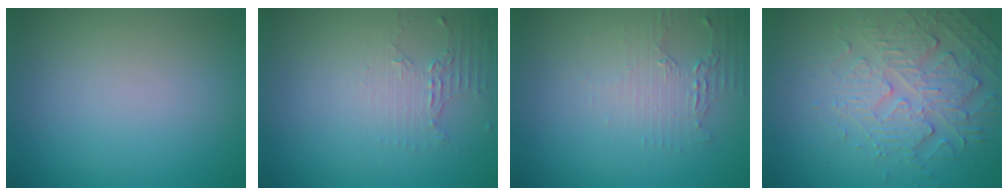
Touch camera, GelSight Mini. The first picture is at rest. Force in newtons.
{"total": 1.9, "press": 1.4, "slide": 1.3}
{"total": 1.8, "press": 1.8, "slide": 0.4}
{"total": 5.0, "press": 3.6, "slide": 3.5}